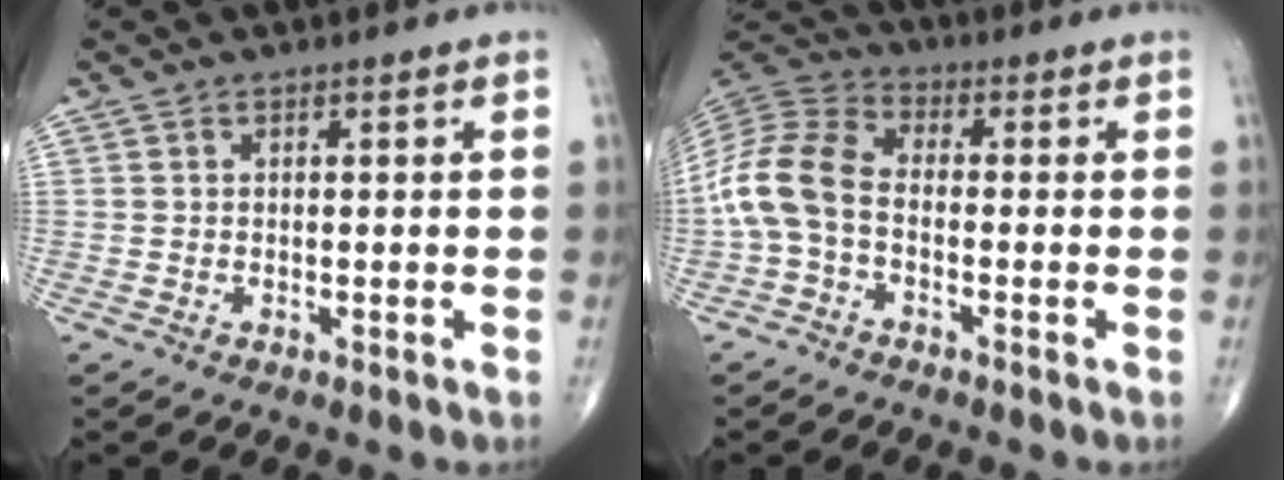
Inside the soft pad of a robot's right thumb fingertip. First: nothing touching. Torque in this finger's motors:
{"motor_torque": [0.21, 0.19, 0.70, -0.63, 0.38]}